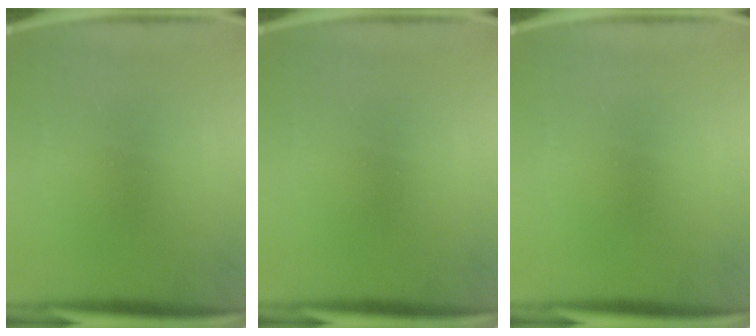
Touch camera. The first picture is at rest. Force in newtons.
{"total": 0.0}
{"total": 0.0}